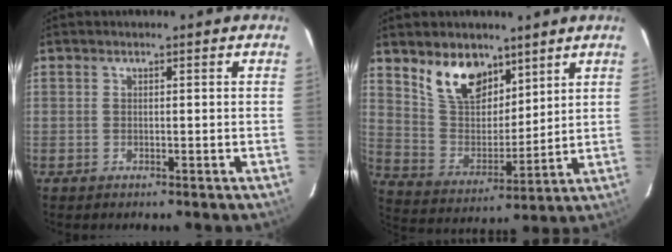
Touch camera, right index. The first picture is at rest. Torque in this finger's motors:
{"motor_torque": [0.56, 0.53, 0.36, 0.09]}